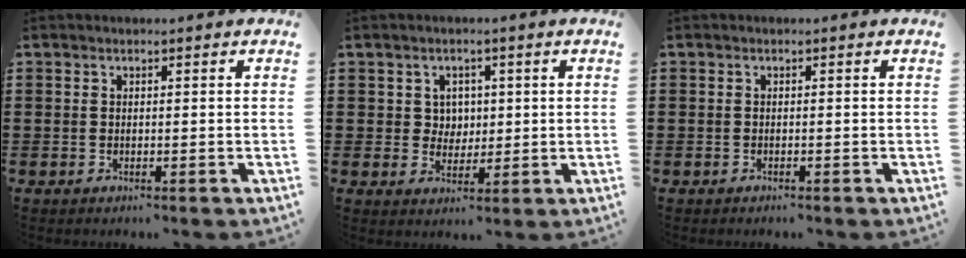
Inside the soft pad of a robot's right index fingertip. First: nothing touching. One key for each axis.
{"total": 3.4, "fx": 0.9, "fy": 3.1, "fz": 0.9, "tx": -0.032, "ty": 0.013, "tz": 0.015}
{"total": 0.0}